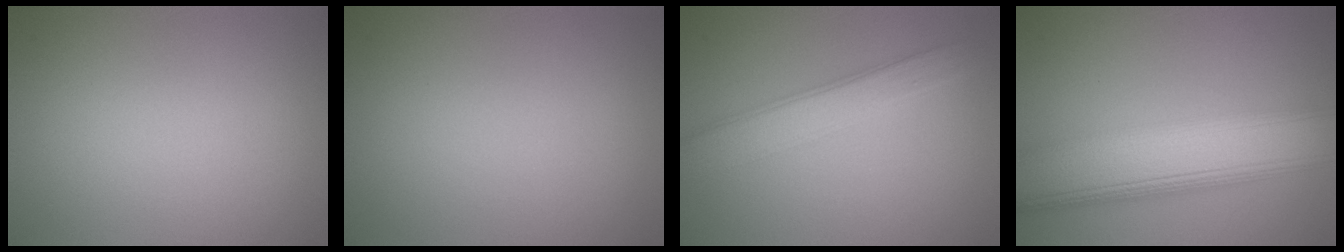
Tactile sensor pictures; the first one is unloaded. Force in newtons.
{"total": 0.0}
{"total": 3.6, "press": 3.6, "slide": 0.2}
{"total": 10.2, "press": 10.2, "slide": 0.2}